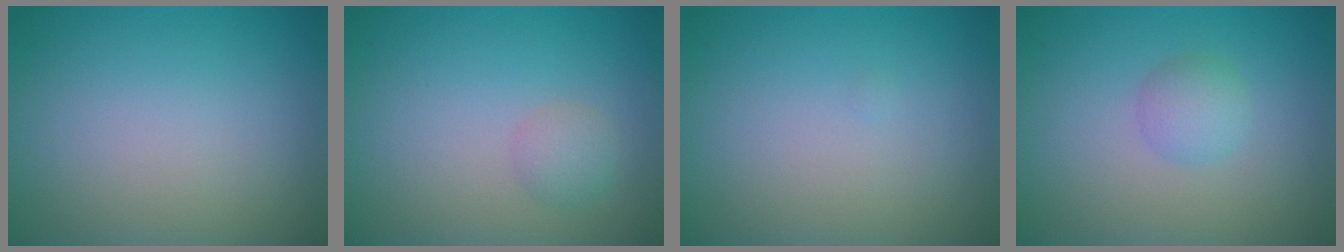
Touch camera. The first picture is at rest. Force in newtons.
{"total": 1.4, "press": 1.4, "slide": 0.1}
{"total": 0.0}
{"total": 1.8, "press": 1.8, "slide": 0.0}